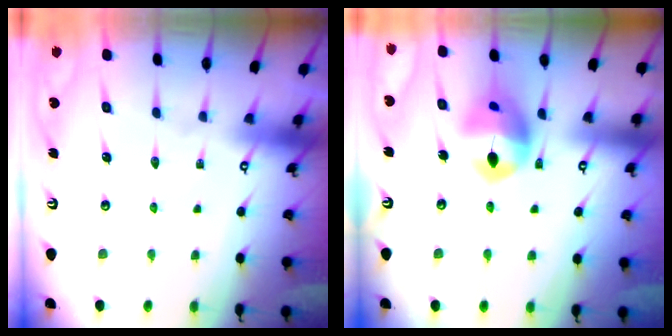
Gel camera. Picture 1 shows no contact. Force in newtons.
{"total": 12.9, "press": 12.8, "slide": 1.3}